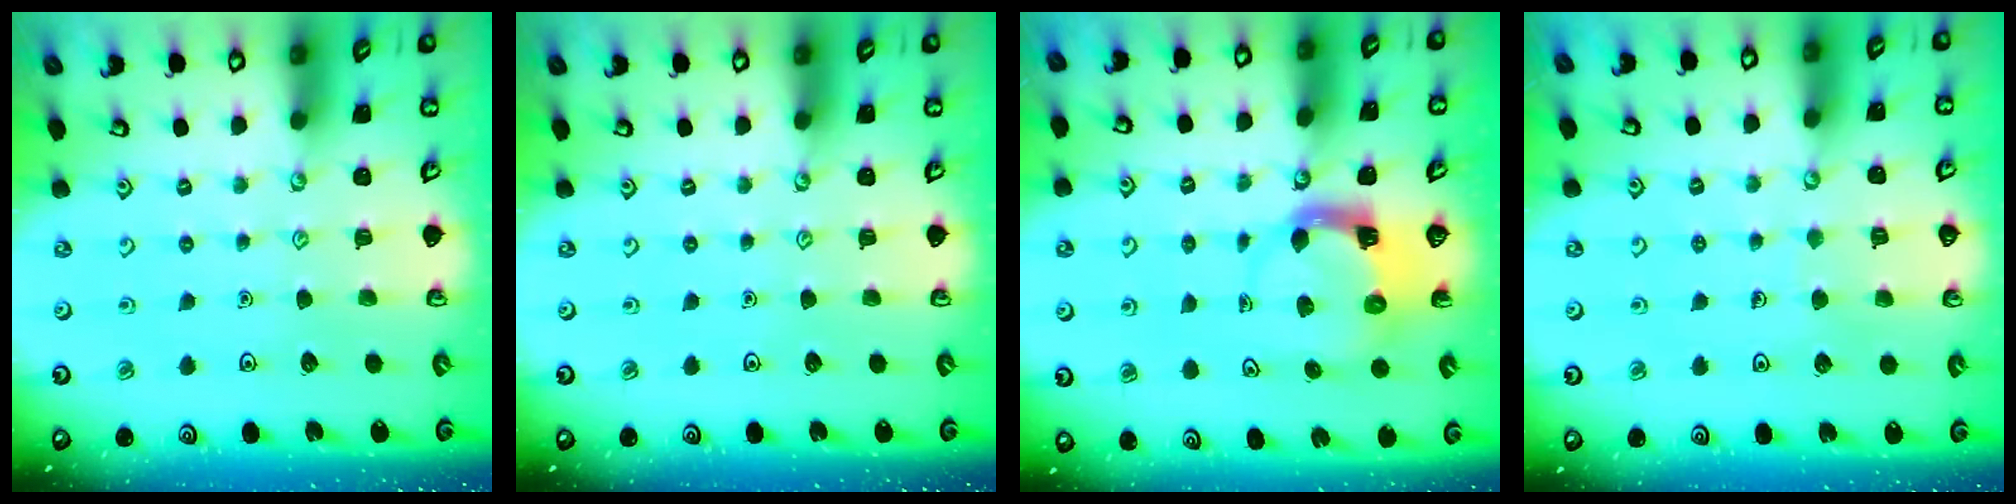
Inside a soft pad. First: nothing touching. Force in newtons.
{"total": 0.0}
{"total": 3.9, "press": 3.9, "slide": 0.6}
{"total": 3.6, "press": 3.6, "slide": 0.1}